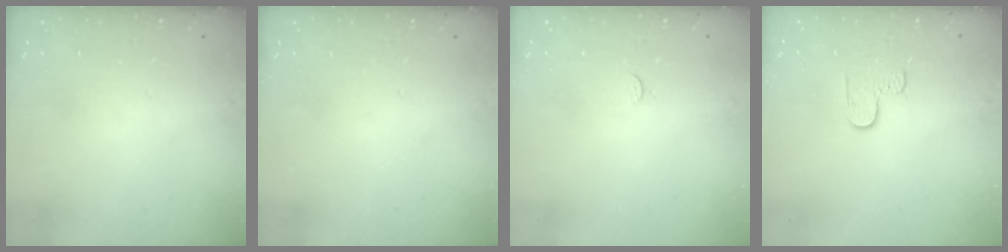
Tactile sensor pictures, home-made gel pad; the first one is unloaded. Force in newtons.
{"total": 0.0}
{"total": 2.5, "press": 2.5, "slide": 0.3}
{"total": 3.6, "press": 3.5, "slide": 0.4}